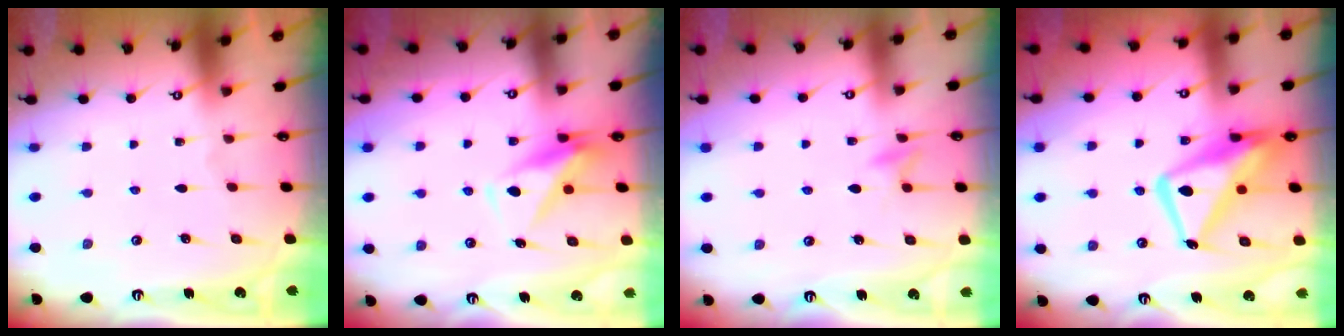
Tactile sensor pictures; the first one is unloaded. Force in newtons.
{"total": 7.5, "press": 7.4, "slide": 1.2}
{"total": 6.0, "press": 6.0, "slide": 0.7}
{"total": 16.4, "press": 16.3, "slide": 1.5}